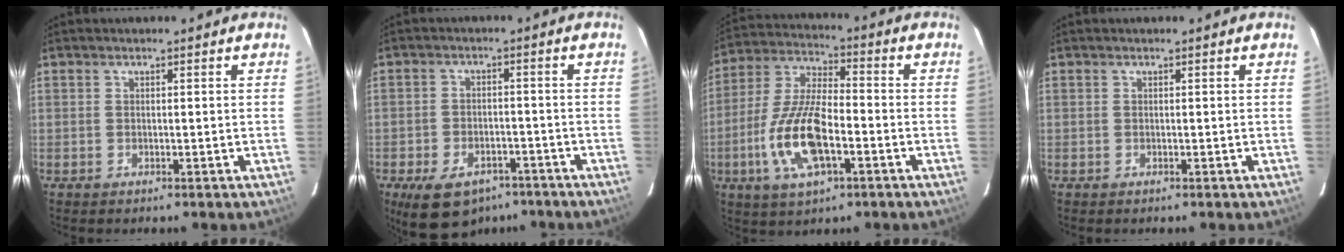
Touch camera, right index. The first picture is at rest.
{"total": 12.0, "force": [-8.0, 6.8, 5.8], "torque": [-0.134, -0.006, -0.116]}
{"total": 14.9, "force": [-4.9, 5.7, 12.9], "torque": [-0.278, -0.006, -0.091]}
{"total": 0.0}